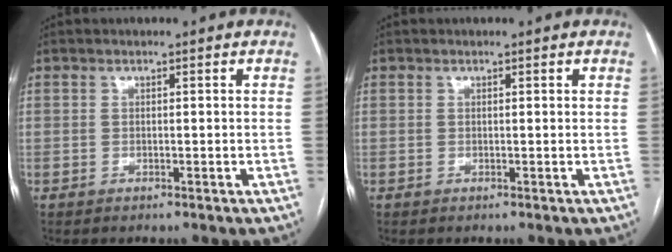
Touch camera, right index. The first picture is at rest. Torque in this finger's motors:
{"motor_torque": [-0.09, -0.03, 0.03, 0.01]}